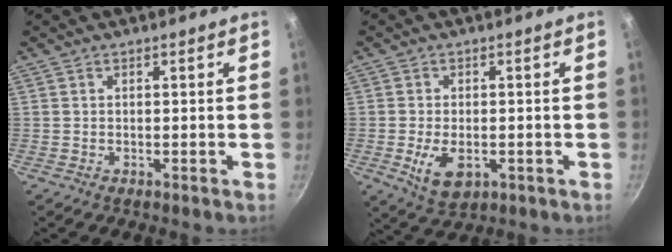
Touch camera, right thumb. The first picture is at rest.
{"total": 7.0, "force": [-1.8, 4.1, 5.4], "torque": [-0.091, -0.005, -0.022]}